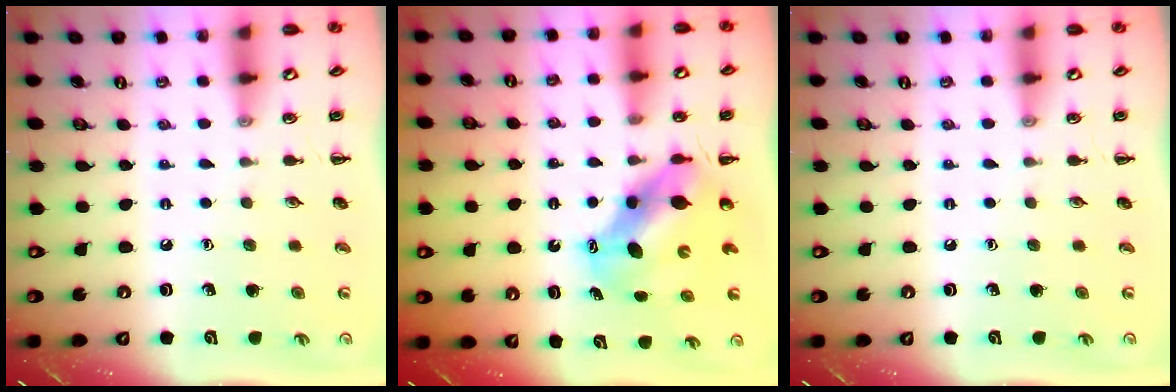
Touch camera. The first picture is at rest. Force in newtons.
{"total": 6.7, "press": 6.6, "slide": 1.2}
{"total": 0.0}